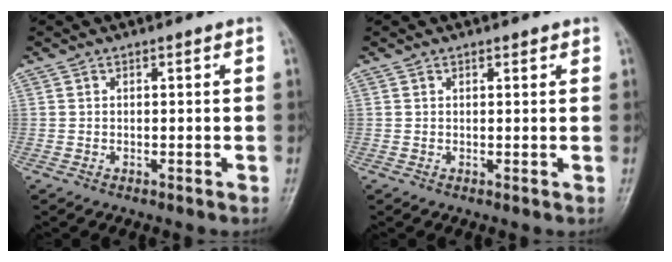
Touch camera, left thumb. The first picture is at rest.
{"total": 1.0, "force": [0.7, 0.4, 0.4], "torque": [-0.002, -0.003, 0.008]}